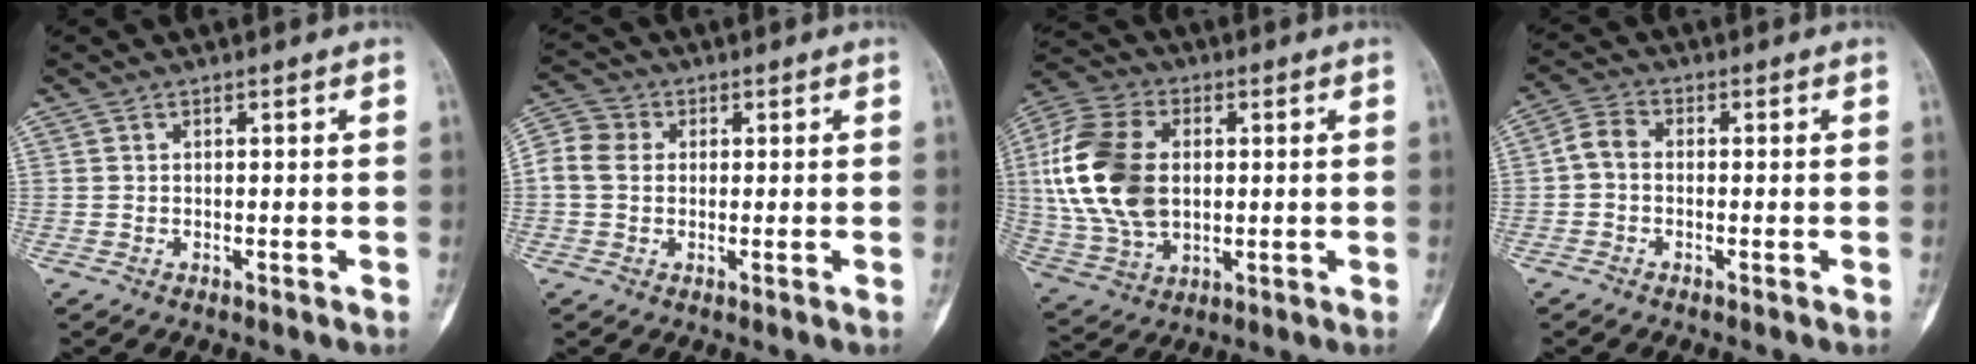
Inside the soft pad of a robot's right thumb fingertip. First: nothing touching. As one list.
[{"total": 7.5, "force": [0.5, 6.3, 3.9], "torque": [-0.075, 0.021, 0.003]}, {"total": 19.0, "force": [1.6, 12.5, 14.2], "torque": [-0.288, 0.006, 0.034]}, {"total": 3.9, "force": [-0.7, 2.8, 2.7], "torque": [-0.047, 0.017, -0.026]}]